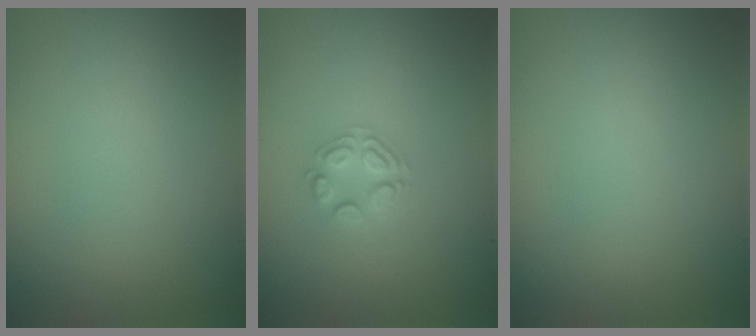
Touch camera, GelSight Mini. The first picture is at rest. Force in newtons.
{"total": 2.2, "press": 2.2, "slide": 0.2}
{"total": 0.0}